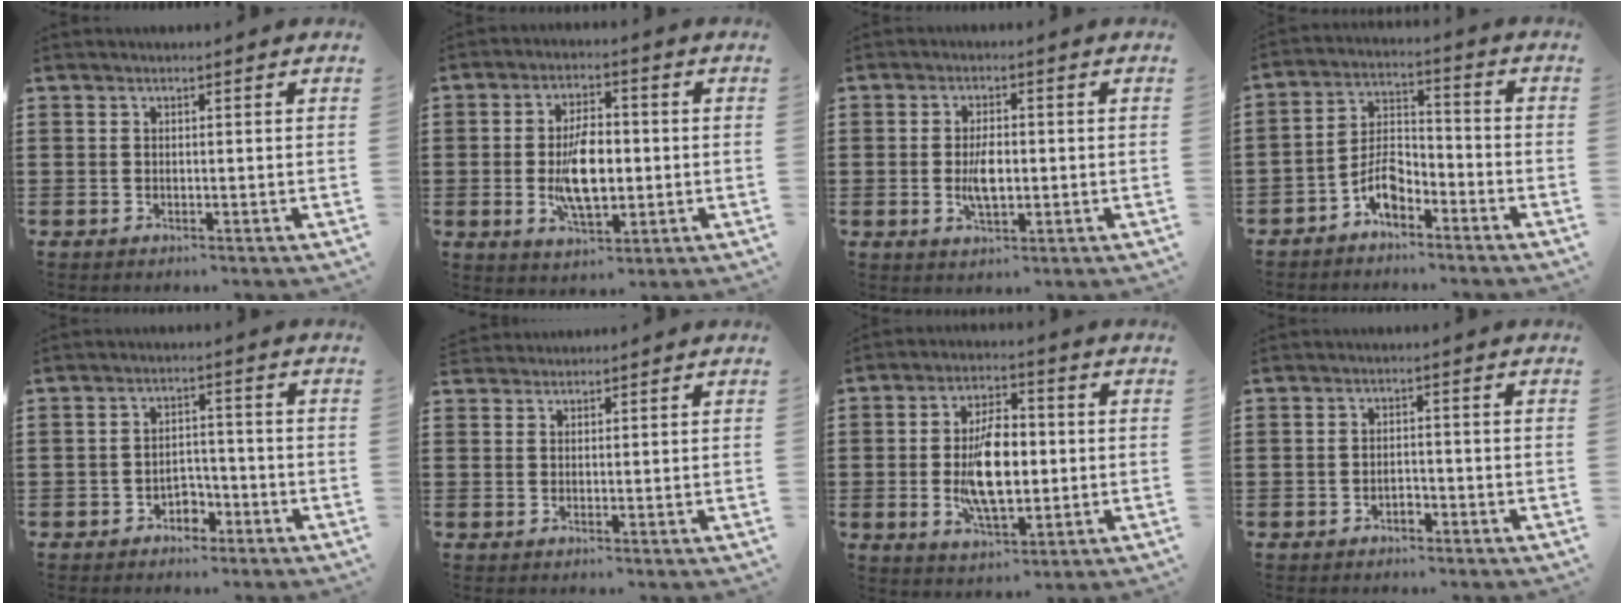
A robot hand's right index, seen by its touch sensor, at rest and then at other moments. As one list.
[{"total": 8.9, "force": [-0.8, 4.3, 7.8], "torque": [-0.155, -0.003, -0.019]}, {"total": 4.8, "force": [-0.4, 2.1, 4.3], "torque": [-0.078, -0.003, -0.011]}, {"total": 6.1, "force": [-3.9, 3.2, 3.5], "torque": [-0.074, 0.016, -0.076]}, {"total": 3.1, "force": [-2.2, 1.9, 1.2], "torque": [-0.026, 0.005, -0.045]}, {"total": 1.4, "force": [1.3, 0.3, -0.3], "torque": [0.002, 0.003, 0.028]}, {"total": 10.4, "force": [-0.6, 5.1, 9.0], "torque": [-0.171, -0.001, -0.017]}, {"total": 1.6, "force": [-1.1, 0.8, 0.8], "torque": [-0.020, -0.001, -0.022]}]